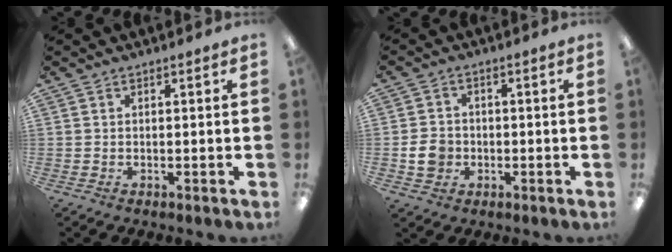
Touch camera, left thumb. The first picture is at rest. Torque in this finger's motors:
{"motor_torque": [-0.27, 0.47, 0.24, -0.19, 0.02]}